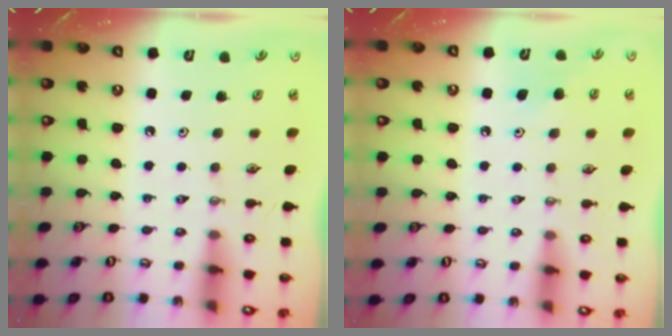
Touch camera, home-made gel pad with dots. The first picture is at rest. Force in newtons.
{"total": 6.4, "press": 6.3, "slide": 1.0}